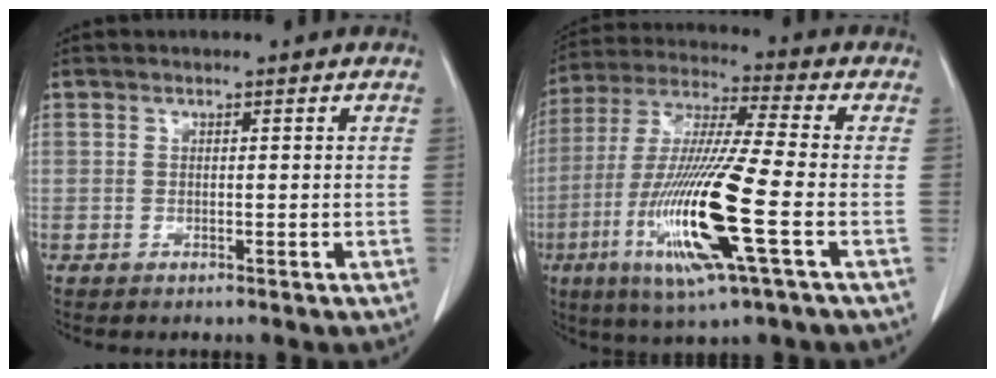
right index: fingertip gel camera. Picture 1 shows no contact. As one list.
[{"total": 17.8, "force": [-5.3, 0.3, 17.0], "torque": [-0.353, -0.022, -0.102]}]